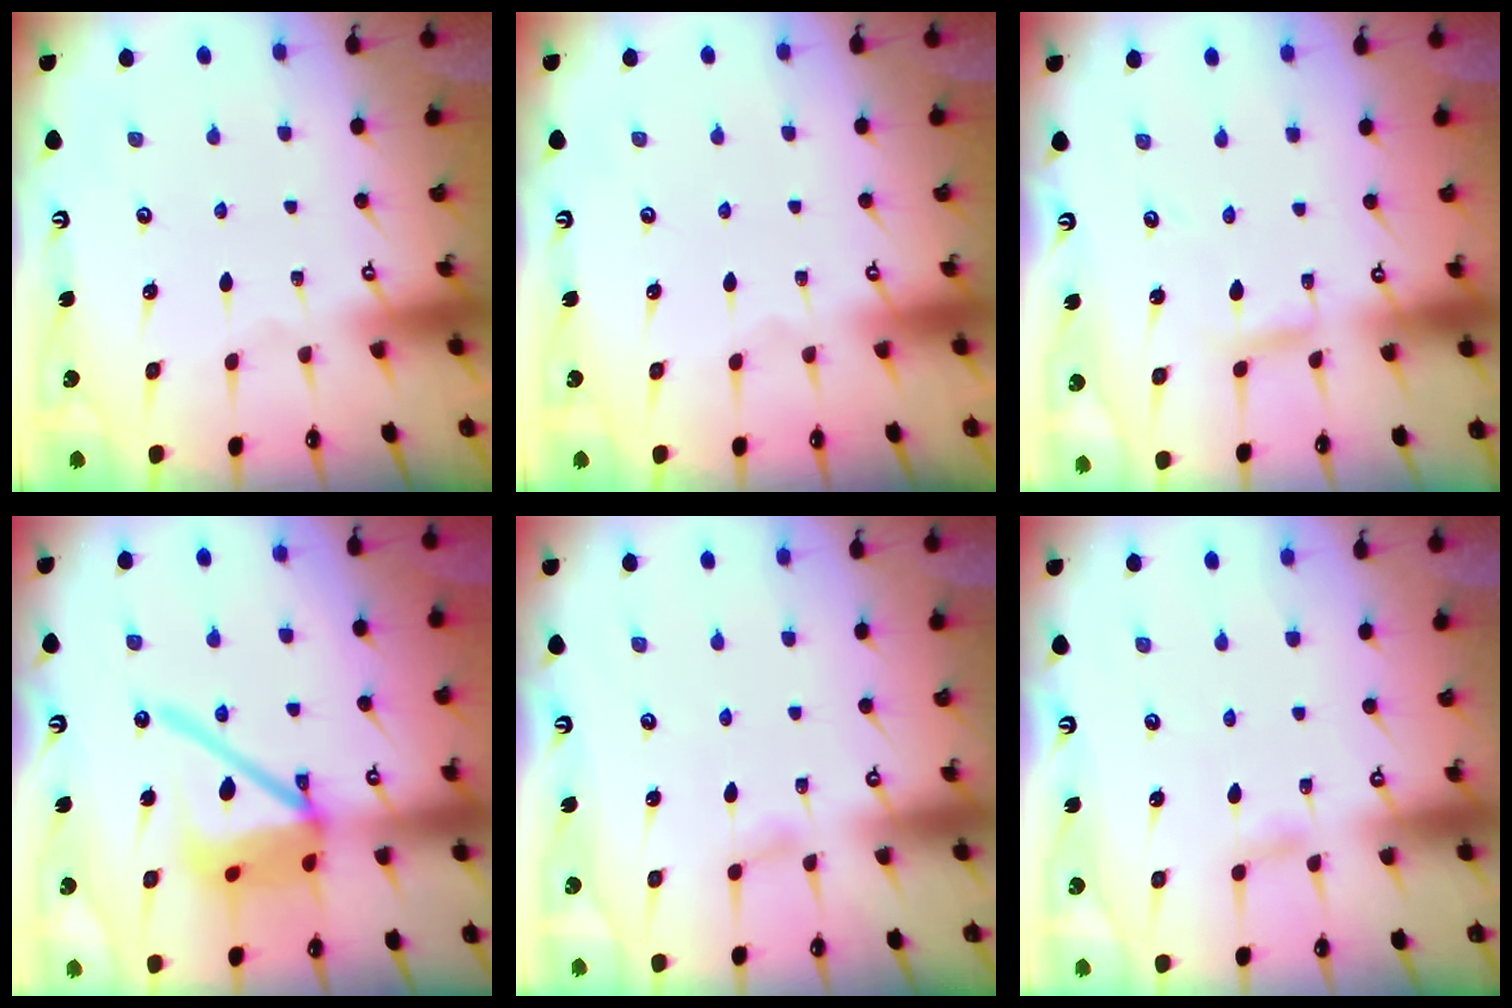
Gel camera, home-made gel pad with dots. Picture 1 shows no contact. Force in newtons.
{"total": 0.0}
{"total": 2.9, "press": 2.9, "slide": 0.1}
{"total": 17.1, "press": 16.9, "slide": 2.6}
{"total": 6.2, "press": 6.2, "slide": 0.5}
{"total": 3.7, "press": 3.6, "slide": 0.5}